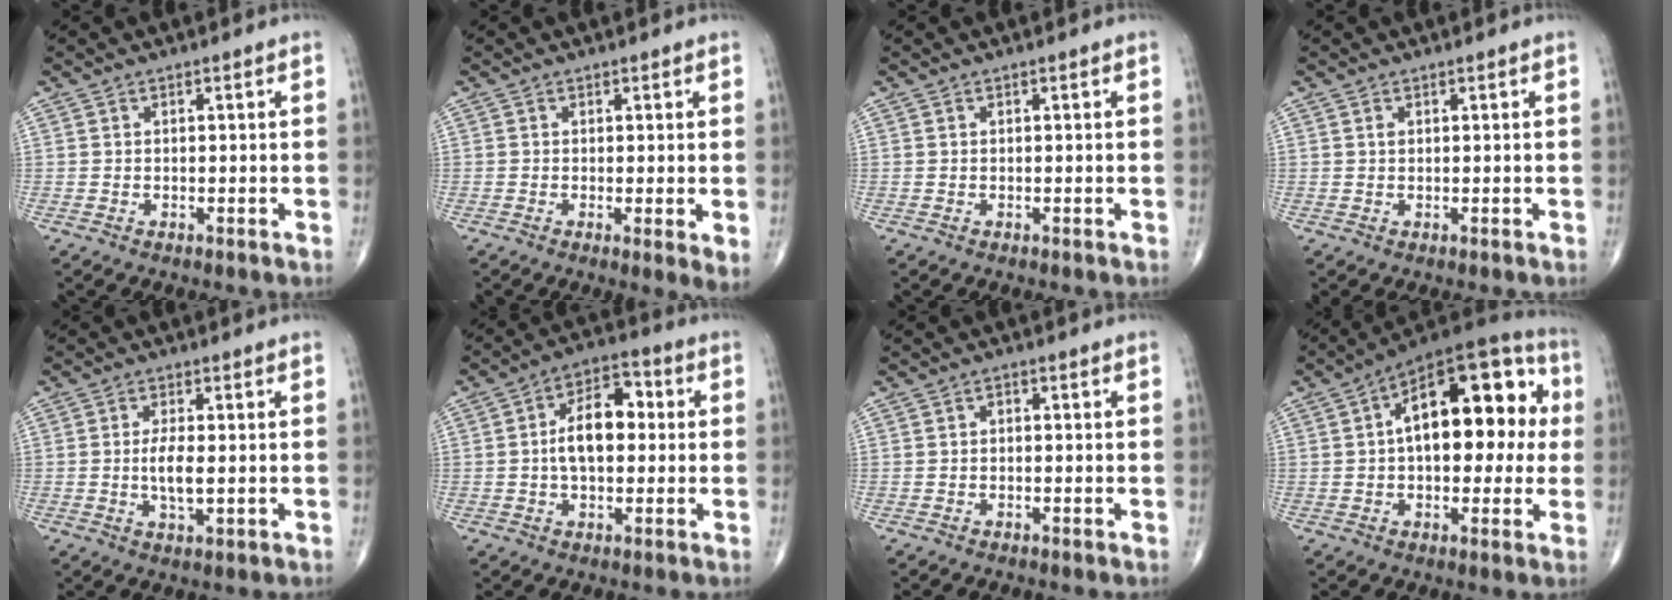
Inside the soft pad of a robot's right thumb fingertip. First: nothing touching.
{"total": 3.0, "force": [0.0, 0.8, 2.9], "torque": [-0.049, -0.013, -0.004]}
{"total": 0.0}
{"total": 0.6, "force": [0.3, 0.3, 0.4], "torque": [-0.006, 0.002, 0.006]}
{"total": 4.9, "force": [-0.3, 1.7, 4.6], "torque": [-0.092, -0.009, -0.006]}
{"total": 10.9, "force": [0.5, 6.3, 8.8], "torque": [-0.135, 0.026, 0.002]}
{"total": 1.0, "force": [-0.1, 0.7, 0.7], "torque": [-0.005, 0.005, -0.006]}
{"total": 21.6, "force": [3.1, 11.2, 18.2], "torque": [-0.234, 0.038, 0.034]}